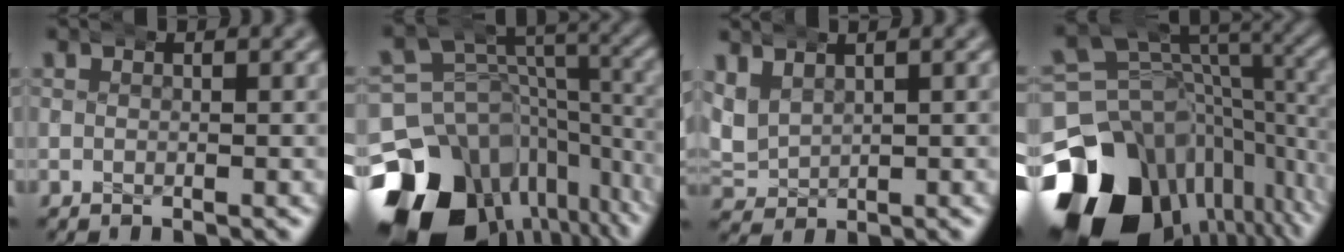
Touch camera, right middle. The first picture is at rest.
{"total": 20.3, "force": [-10.3, 13.8, 10.9], "torque": [-0.155, -0.076, -0.140]}
{"total": 3.5, "force": [0.8, 3.1, 1.3], "torque": [-0.053, -0.010, 0.022]}
{"total": 20.9, "force": [-8.8, 14.0, 12.7], "torque": [-0.160, -0.058, -0.124]}